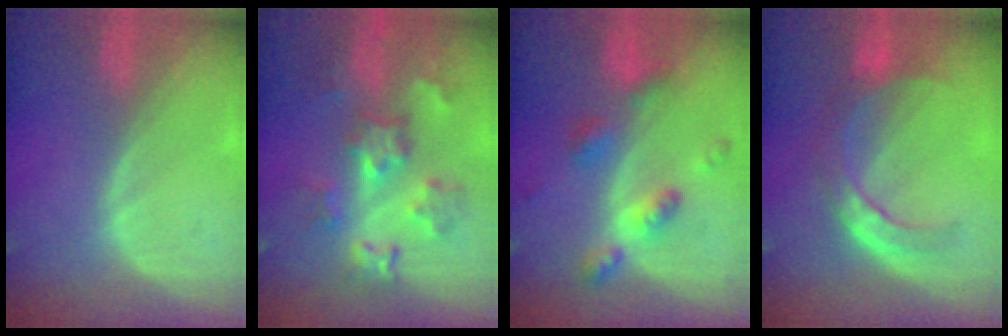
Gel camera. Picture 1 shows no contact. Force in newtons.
{"total": 8.3, "press": 7.9, "slide": 2.5}
{"total": 6.4, "press": 6.4, "slide": 0.4}
{"total": 6.9, "press": 6.7, "slide": 1.4}